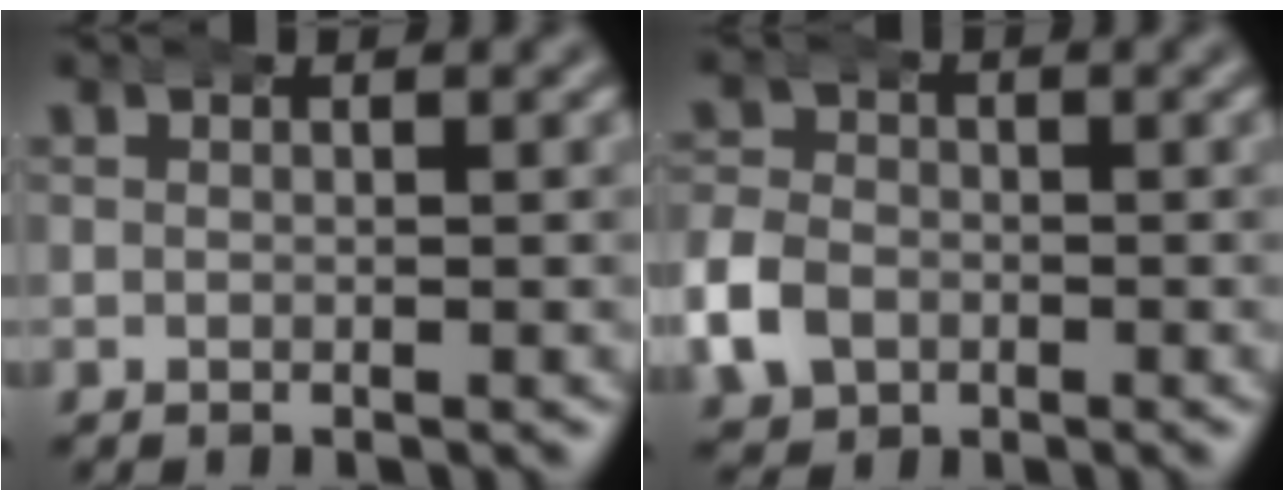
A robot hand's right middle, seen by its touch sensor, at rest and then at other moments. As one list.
[{"total": 3.9, "force": [-1.6, 3.3, 1.3], "torque": [-0.033, -0.003, -0.034]}]